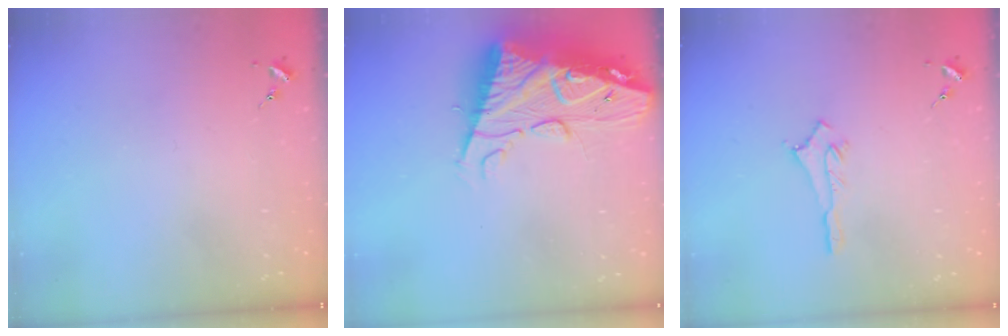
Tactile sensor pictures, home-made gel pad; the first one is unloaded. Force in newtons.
{"total": 17.9, "press": 17.8, "slide": 1.7}
{"total": 2.9, "press": 2.9, "slide": 0.2}